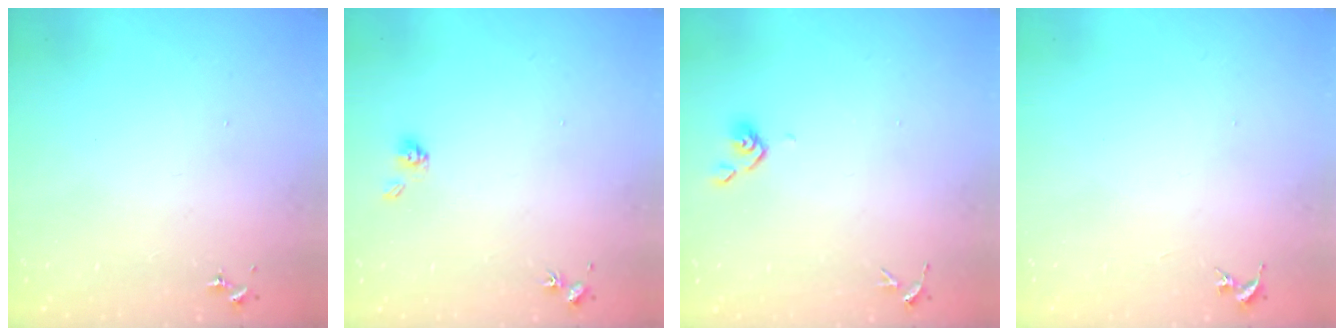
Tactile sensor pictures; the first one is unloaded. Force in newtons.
{"total": 5.0, "press": 4.6, "slide": 1.7}
{"total": 3.8, "press": 3.7, "slide": 0.8}
{"total": 0.0}